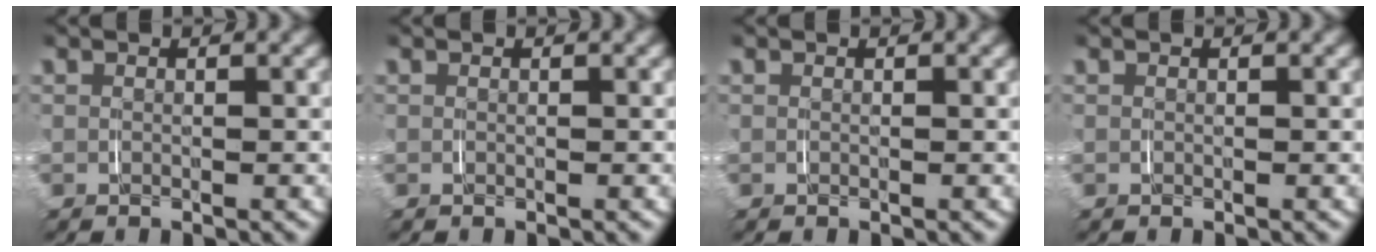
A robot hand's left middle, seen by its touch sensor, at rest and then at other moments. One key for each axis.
{"total": 0.0}
{"total": 0.0}
{"total": 0.0}